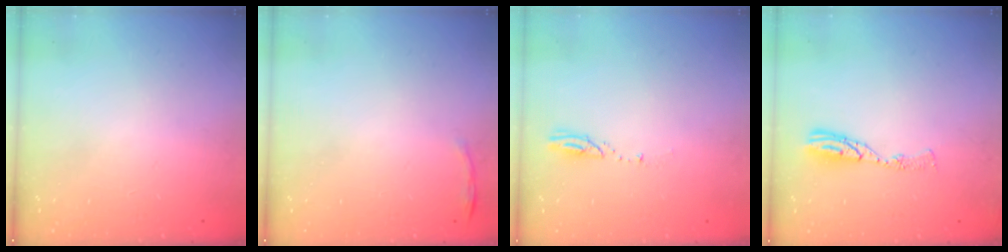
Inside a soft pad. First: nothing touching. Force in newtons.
{"total": 3.4, "press": 3.3, "slide": 0.9}
{"total": 3.4, "press": 3.4, "slide": 0.3}
{"total": 7.8, "press": 7.8, "slide": 0.8}